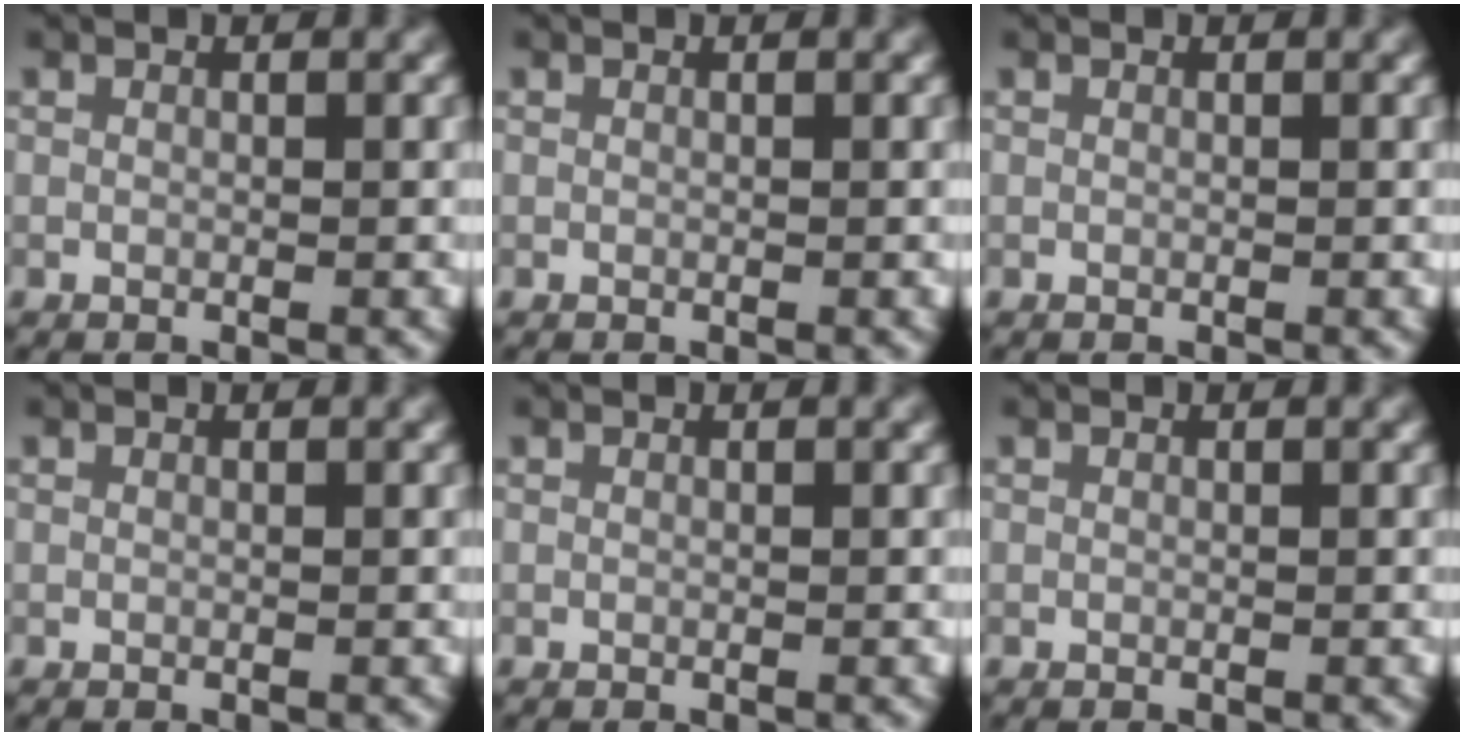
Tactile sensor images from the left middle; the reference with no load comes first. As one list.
[{"total": 0.0}, {"total": 0.0}, {"total": 0.0}, {"total": 0.0}, {"total": 0.0}]